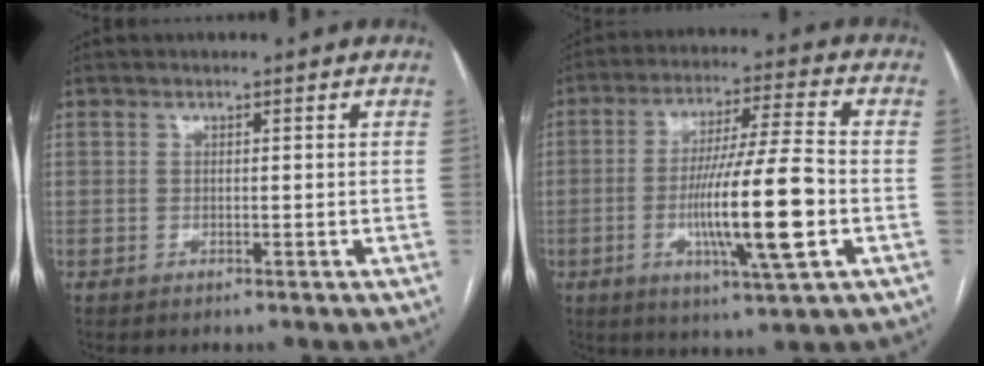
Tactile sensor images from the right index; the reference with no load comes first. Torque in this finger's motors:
{"motor_torque": [2.11, -0.03, 1.05, 0.21]}